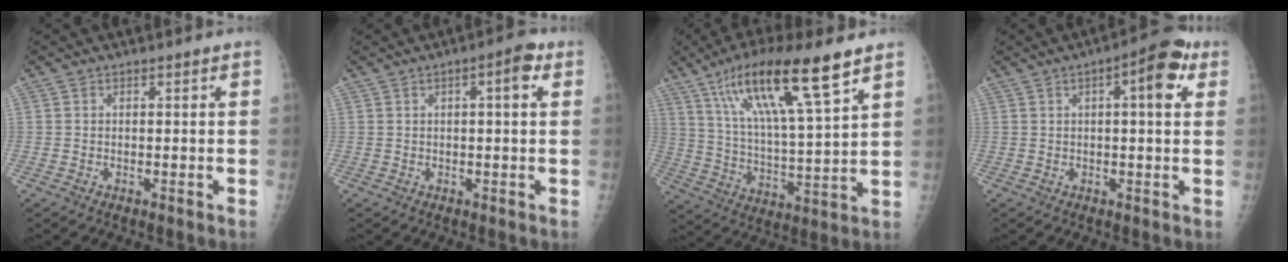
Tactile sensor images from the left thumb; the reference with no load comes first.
{"total": 4.3, "force": [1.4, 1.2, 3.8], "torque": [-0.053, 0.004, 0.016]}
{"total": 19.0, "force": [11.4, 3.1, 14.9], "torque": [-0.260, -0.038, 0.208]}
{"total": 8.3, "force": [2.9, 2.6, 7.3], "torque": [-0.089, 0.010, 0.031]}